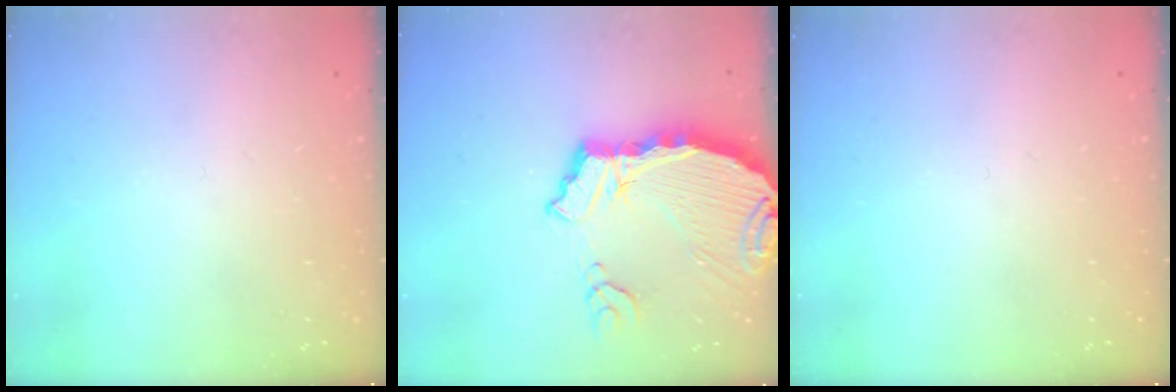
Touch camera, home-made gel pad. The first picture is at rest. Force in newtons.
{"total": 11.1, "press": 11.0, "slide": 1.3}
{"total": 0.0}